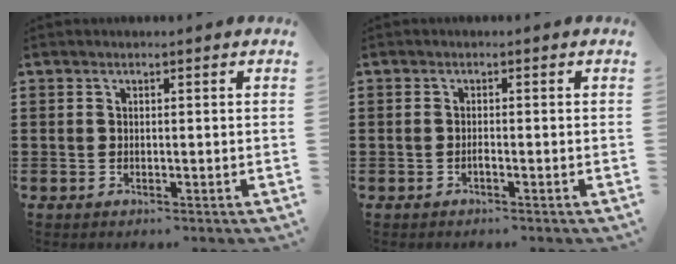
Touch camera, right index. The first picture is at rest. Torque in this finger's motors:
{"motor_torque": [1.15, 0.99, 0.10, 0.00]}